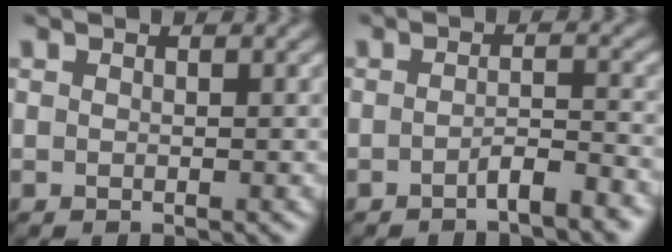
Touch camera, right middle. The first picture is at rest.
{"total": 2.5, "force": [-1.6, 0.5, 1.8], "torque": [-0.029, 0.008, -0.031]}